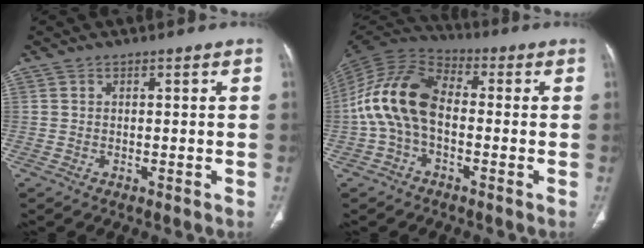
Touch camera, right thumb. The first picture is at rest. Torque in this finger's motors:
{"motor_torque": [-0.31, 1.44, 0.91, -0.88, 0.53]}